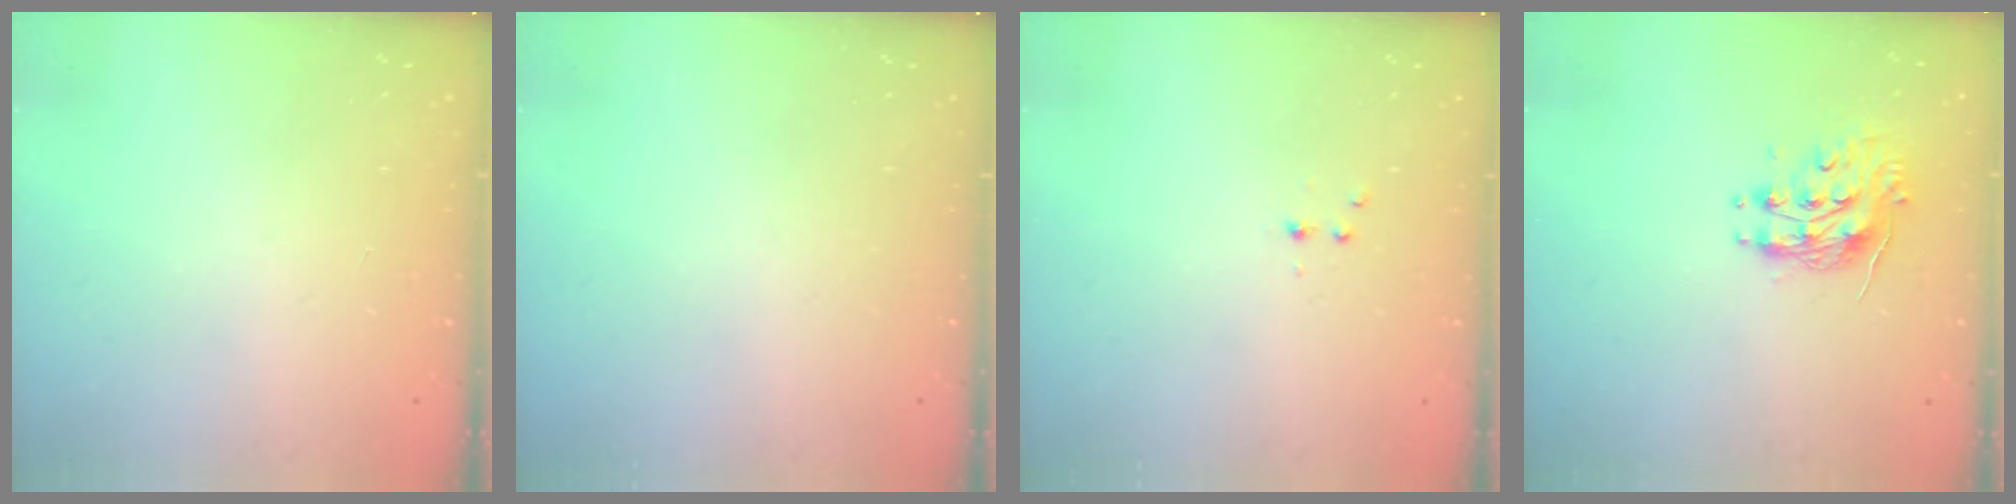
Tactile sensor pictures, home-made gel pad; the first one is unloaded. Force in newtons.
{"total": 0.0}
{"total": 2.3, "press": 2.1, "slide": 0.9}
{"total": 9.4, "press": 9.4, "slide": 0.3}